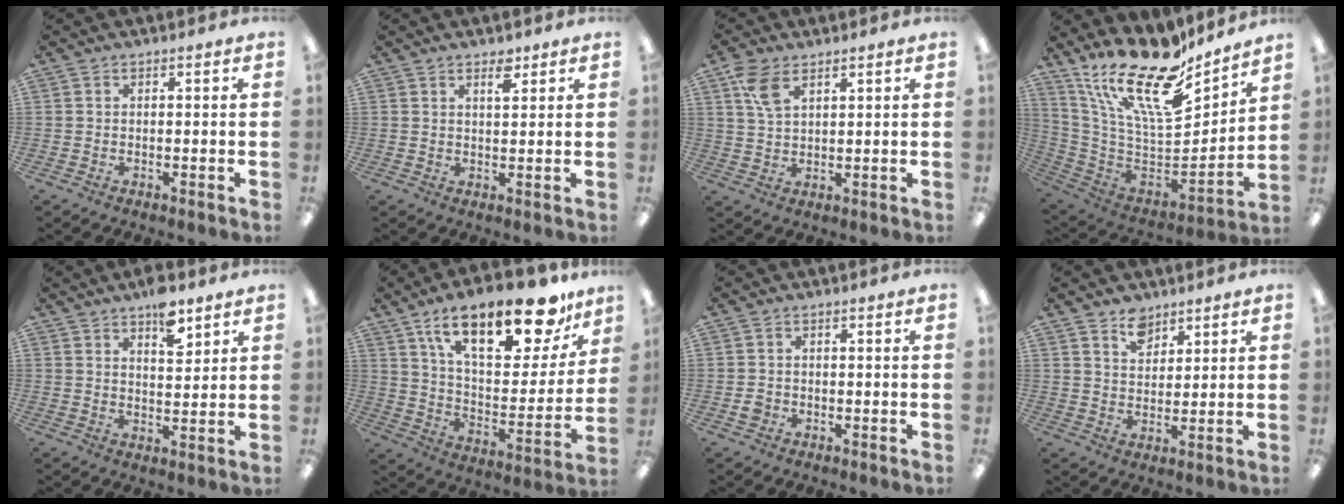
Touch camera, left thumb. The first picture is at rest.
{"total": 2.9, "force": [2.2, 0.9, 1.7], "torque": [-0.014, -0.010, 0.034]}
{"total": 6.6, "force": [4.1, 3.0, 4.2], "torque": [-0.093, -0.005, 0.078]}
{"total": 23.9, "force": [16.7, 8.4, 14.9], "torque": [-0.284, -0.128, 0.291]}
{"total": 7.5, "force": [5.5, 3.0, 4.2], "torque": [-0.048, -0.035, 0.091]}
{"total": 25.5, "force": [16.4, 10.0, 16.8], "torque": [-0.253, -0.091, 0.270]}
{"total": 1.8, "force": [-0.2, 1.5, 1.0], "torque": [-0.019, 0.004, -0.005]}
{"total": 5.8, "force": [4.5, 3.3, 1.5], "torque": [-0.019, -0.019, 0.082]}